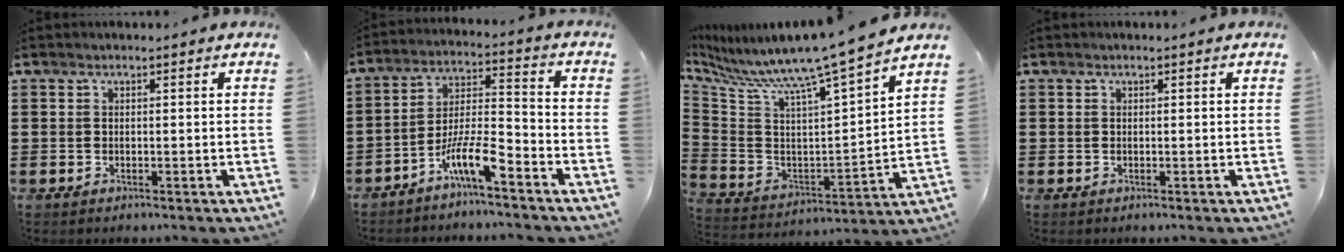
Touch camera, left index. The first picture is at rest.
{"total": 8.9, "force": [-6.6, 1.5, 5.7], "torque": [-0.128, -0.003, -0.131]}
{"total": 9.3, "force": [8.2, -1.9, 3.9], "torque": [-0.107, -0.080, 0.122]}
{"total": 0.0}